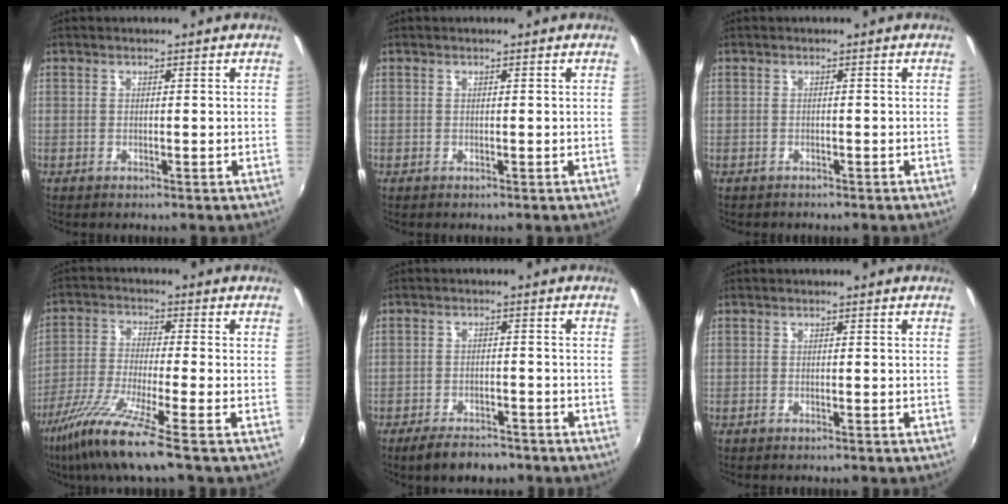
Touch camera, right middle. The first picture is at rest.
{"total": 0.0}
{"total": 0.9, "force": [-0.7, 0.6, -0.1], "torque": [-0.002, 0.001, -0.012]}
{"total": 11.4, "force": [-7.8, -0.6, 8.3], "torque": [-0.174, -0.034, -0.148]}
{"total": 6.4, "force": [-5.1, 2.6, 3.0], "torque": [-0.073, -0.002, -0.080]}
{"total": 0.0}